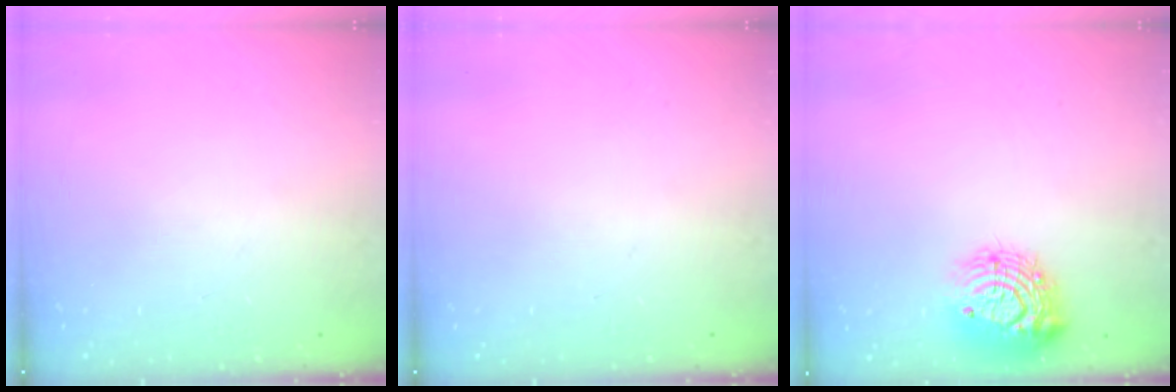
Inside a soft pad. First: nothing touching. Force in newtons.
{"total": 0.0}
{"total": 13.9, "press": 13.9, "slide": 0.9}